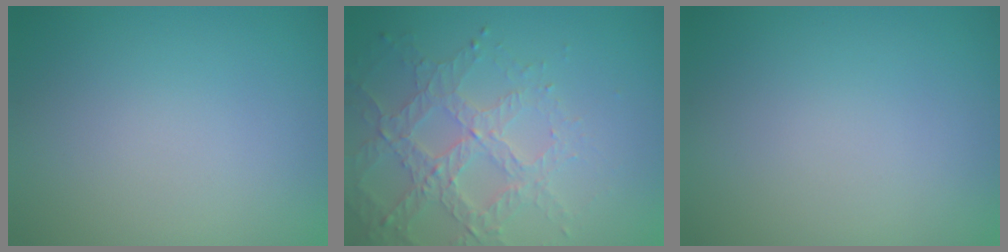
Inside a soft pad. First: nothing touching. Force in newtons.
{"total": 3.9, "press": 3.7, "slide": 1.3}
{"total": 0.0}